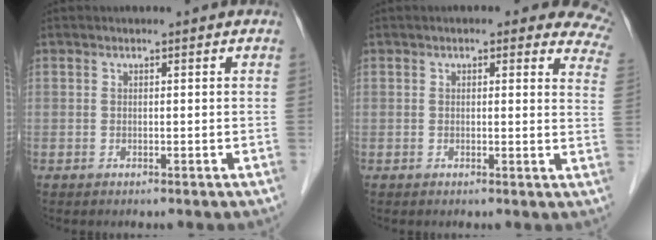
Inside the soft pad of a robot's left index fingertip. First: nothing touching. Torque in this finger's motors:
{"motor_torque": [0.41, -1.44, 0.28, 0.00]}